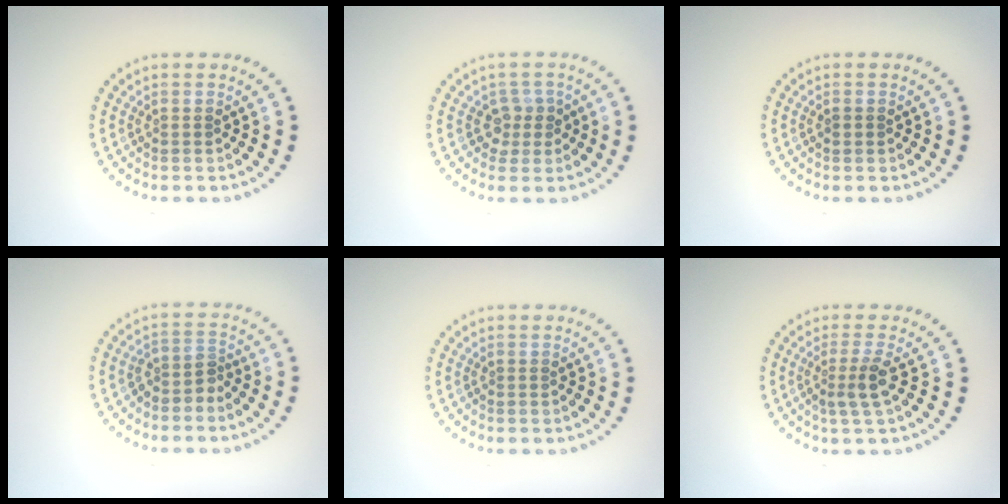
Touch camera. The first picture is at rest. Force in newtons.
{"total": 1.8, "press": 1.4, "slide": 1.1}
{"total": 0.7, "press": 0.6, "slide": 0.1}
{"total": 2.0, "press": 1.5, "slide": 1.3}
{"total": 0.0}
{"total": 2.4, "press": 1.8, "slide": 1.5}